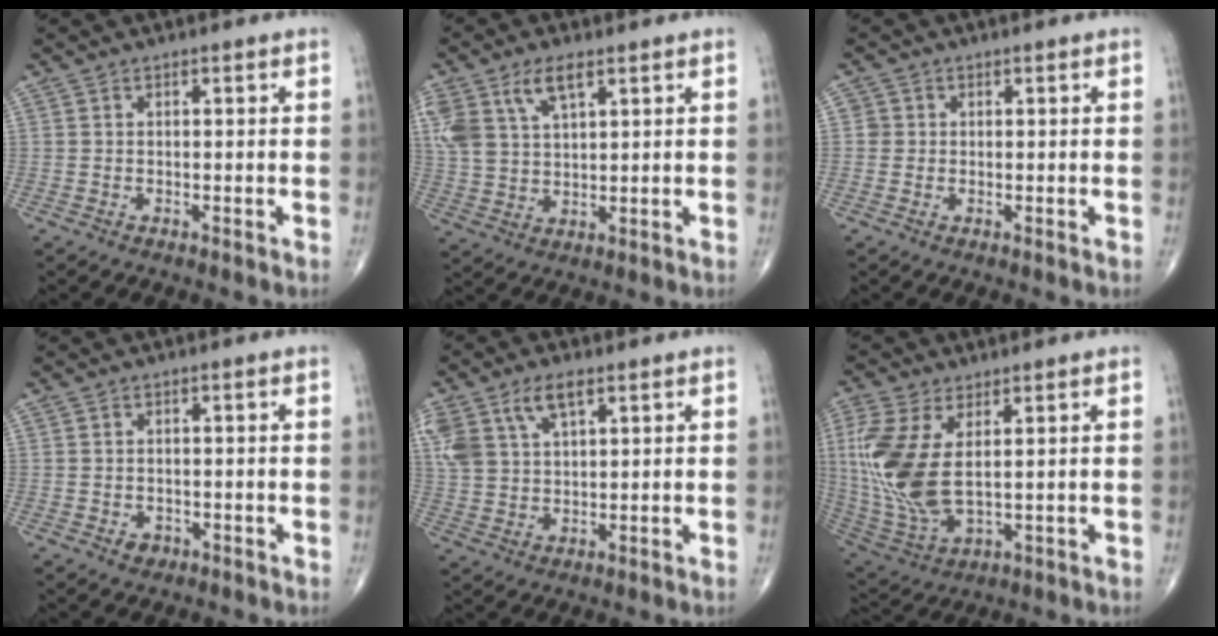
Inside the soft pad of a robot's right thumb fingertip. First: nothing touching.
{"total": 10.5, "force": [5.2, 5.3, 7.5], "torque": [-0.159, -0.005, 0.109]}
{"total": 1.4, "force": [0.0, 1.4, 0.1], "torque": [0.009, 0.004, -0.002]}
{"total": 1.8, "force": [-0.7, 1.4, 0.7], "torque": [-0.005, 0.002, -0.007]}
{"total": 10.7, "force": [5.3, 5.6, 7.5], "torque": [-0.159, -0.003, 0.110]}
{"total": 15.6, "force": [2.6, 7.7, 13.4], "torque": [-0.314, -0.015, 0.067]}